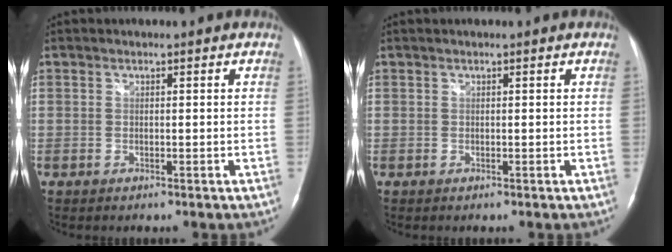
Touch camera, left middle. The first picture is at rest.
{"total": 0.0}